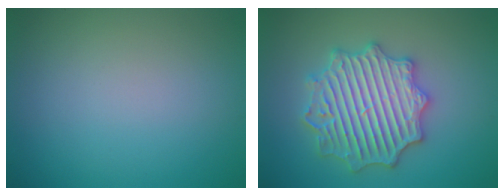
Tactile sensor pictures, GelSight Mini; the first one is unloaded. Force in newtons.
{"total": 6.8, "press": 6.7, "slide": 1.1}